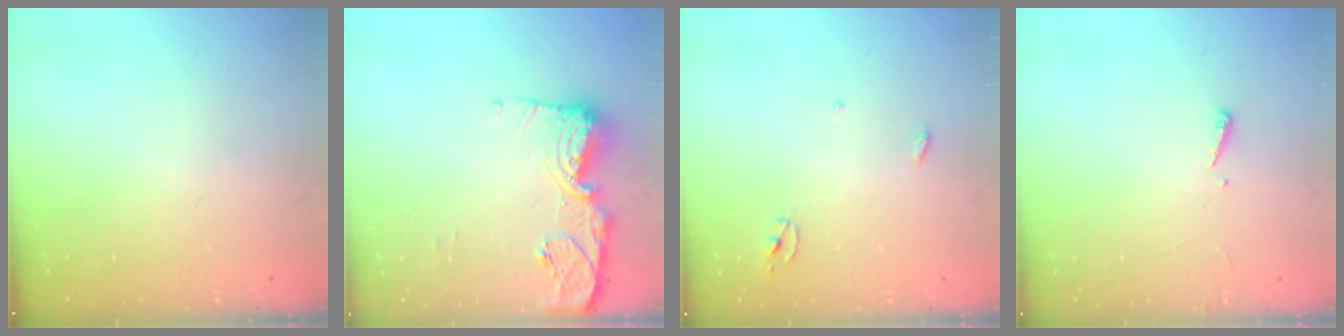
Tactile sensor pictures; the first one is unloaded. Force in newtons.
{"total": 13.5, "press": 13.4, "slide": 1.3}
{"total": 2.3, "press": 2.3, "slide": 0.2}
{"total": 2.4, "press": 2.4, "slide": 0.2}